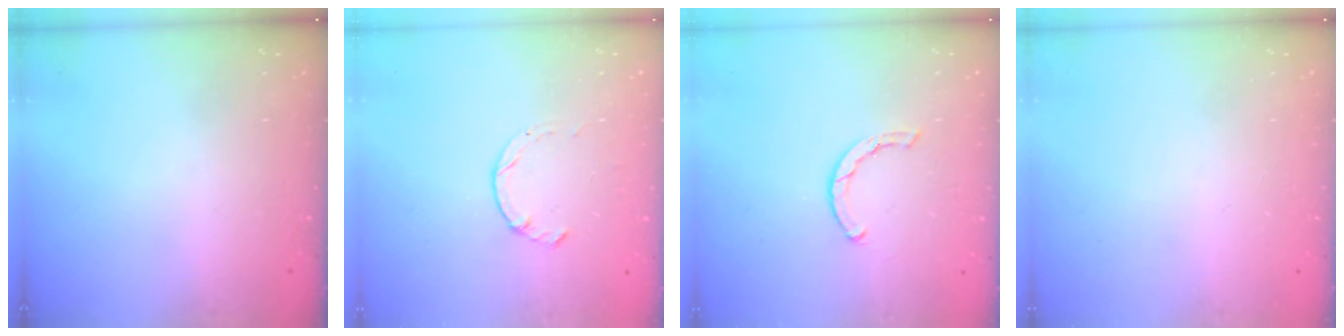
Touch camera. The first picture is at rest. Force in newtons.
{"total": 1.0, "press": 1.0, "slide": 0.3}
{"total": 2.0, "press": 2.0, "slide": 0.2}
{"total": 0.0}